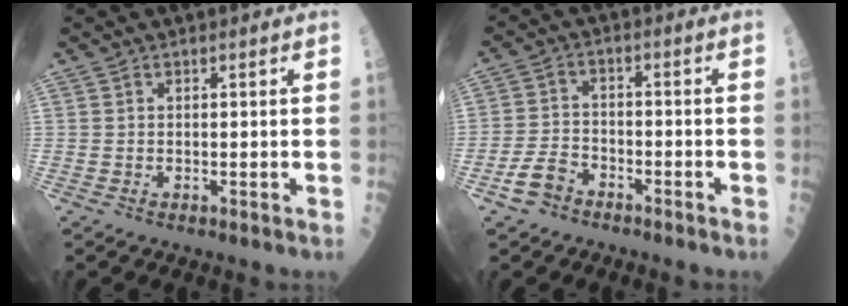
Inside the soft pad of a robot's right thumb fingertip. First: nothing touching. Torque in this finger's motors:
{"motor_torque": [0.76, 0.22, -0.10, -0.09, 0.11]}